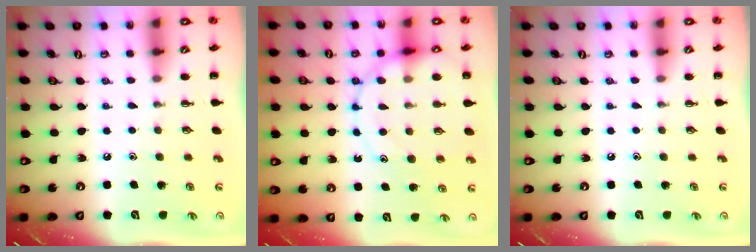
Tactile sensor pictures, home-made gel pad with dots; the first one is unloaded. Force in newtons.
{"total": 15.5, "press": 15.2, "slide": 3.0}
{"total": 0.0}